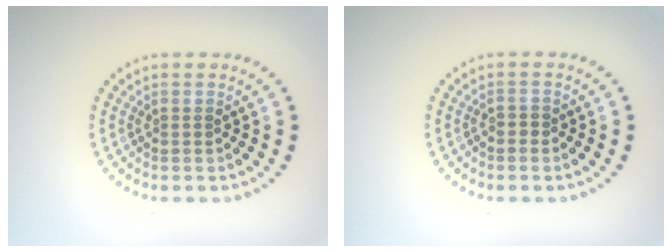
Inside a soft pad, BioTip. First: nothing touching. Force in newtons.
{"total": 0.5, "press": 0.3, "slide": 0.4}